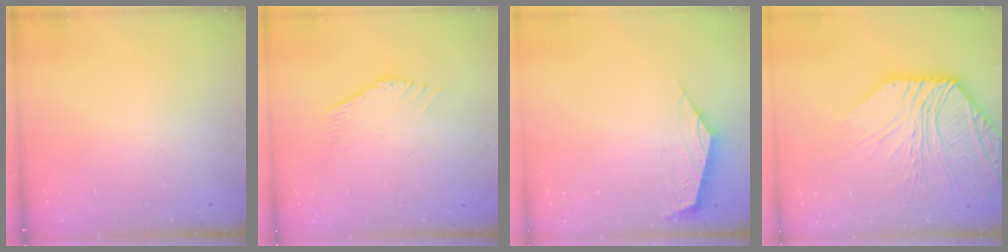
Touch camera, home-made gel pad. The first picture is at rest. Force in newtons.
{"total": 0.5, "press": 0.4, "slide": 0.3}
{"total": 2.5, "press": 2.5, "slide": 0.6}
{"total": 10.3, "press": 10.1, "slide": 1.8}